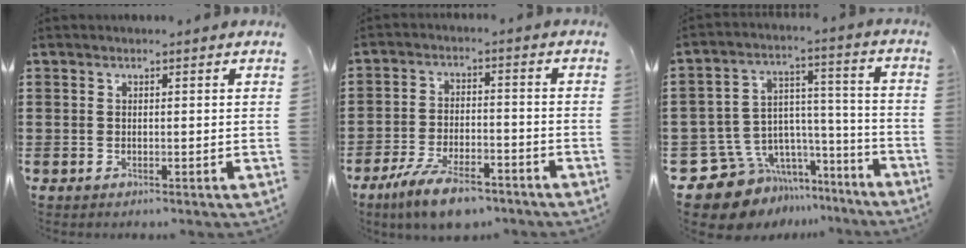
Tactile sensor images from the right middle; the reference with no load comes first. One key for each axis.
{"total": 8.3, "fx": -6.4, "fy": 2.2, "fz": 4.8, "tx": -0.104, "ty": 0.003, "tz": -0.120}
{"total": 11.4, "fx": -9.0, "fy": 6.6, "fz": 2.5, "tx": -0.072, "ty": 0.016, "tz": -0.165}